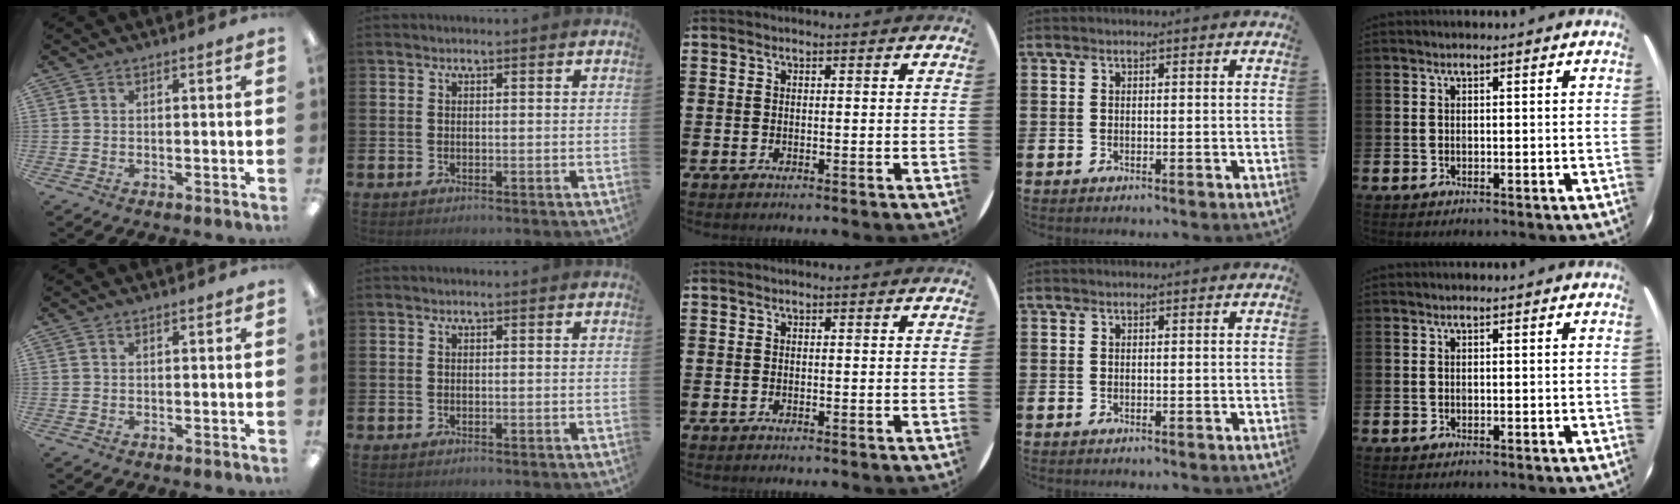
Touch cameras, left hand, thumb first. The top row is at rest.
{}